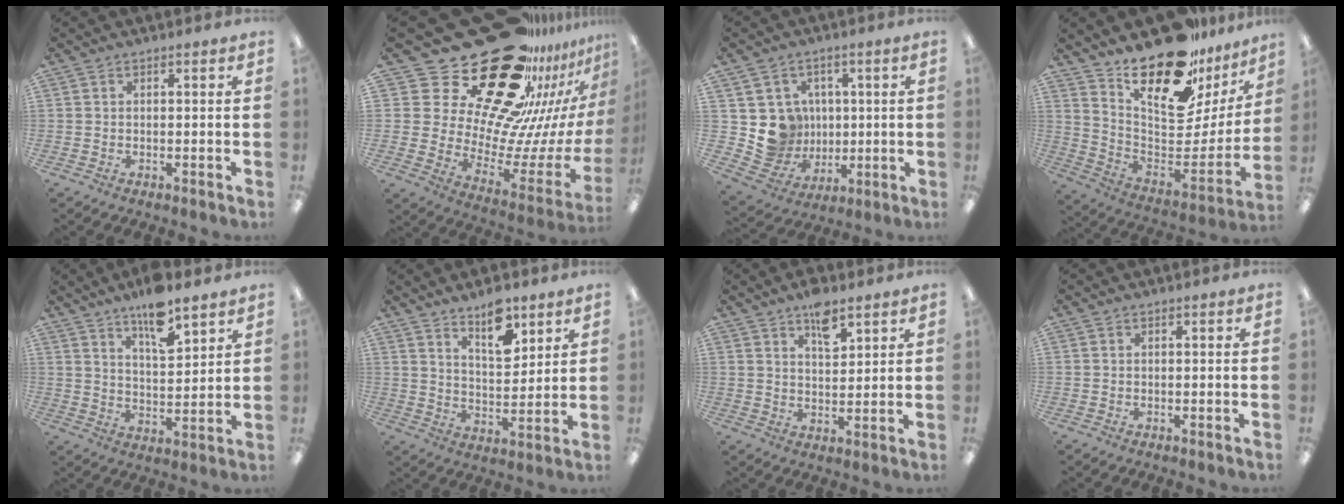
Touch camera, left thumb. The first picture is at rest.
{"total": 36.4, "force": [24.5, 17.7, 20.3], "torque": [-0.303, -0.210, 0.471]}
{"total": 10.4, "force": [2.0, 10.1, 1.6], "torque": [-0.043, -0.014, 0.055]}
{"total": 24.1, "force": [18.2, 9.6, 12.5], "torque": [-0.180, -0.136, 0.314]}
{"total": 10.8, "force": [8.4, 3.3, 6.0], "torque": [-0.091, -0.052, 0.144]}
{"total": 10.2, "force": [7.5, 4.3, 5.4], "torque": [-0.078, -0.044, 0.129]}
{"total": 7.3, "force": [5.1, 3.2, 4.1], "torque": [-0.053, -0.028, 0.087]}
{"total": 0.0}